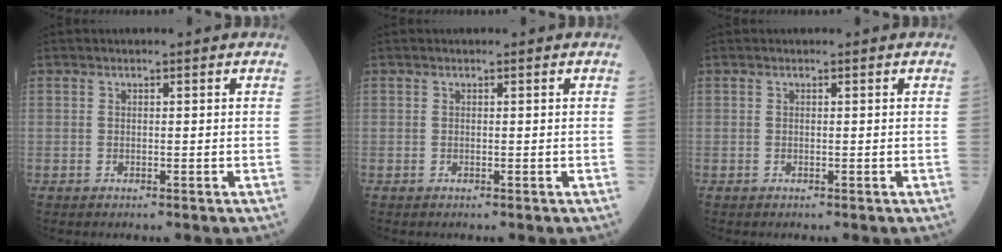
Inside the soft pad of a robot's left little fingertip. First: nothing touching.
{"total": 0.0}
{"total": 0.0}